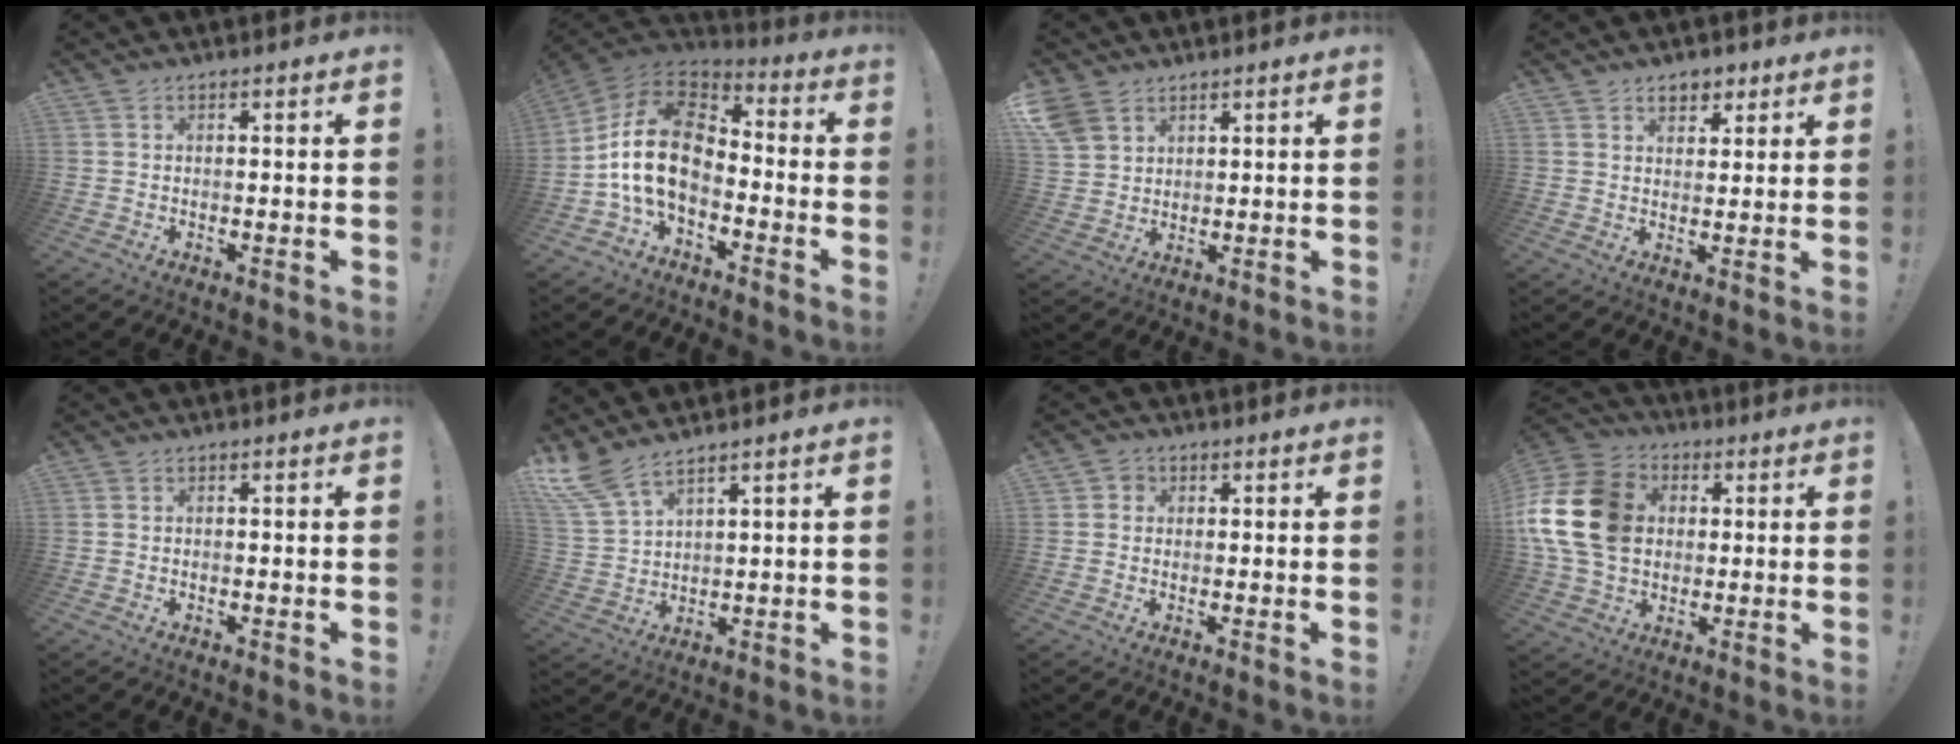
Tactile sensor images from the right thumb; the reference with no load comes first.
{"total": 17.0, "force": [-1.7, 10.3, 13.5], "torque": [-0.260, 0.018, -0.025]}
{"total": 6.5, "force": [4.2, 4.3, 2.4], "torque": [-0.055, -0.017, 0.085]}
{"total": 5.1, "force": [2.9, 3.6, 2.1], "torque": [-0.020, -0.010, 0.052]}
{"total": 0.5, "force": [-0.4, 0.3, 0.1], "torque": [-0.009, 0.003, -0.007]}
{"total": 7.9, "force": [6.2, 1.8, 4.5], "torque": [-0.100, -0.027, 0.121]}
{"total": 2.2, "force": [-0.3, 2.1, 0.7], "torque": [-0.005, 0.003, -0.006]}
{"total": 20.3, "force": [2.4, 15.7, 12.7], "torque": [-0.235, 0.008, 0.052]}